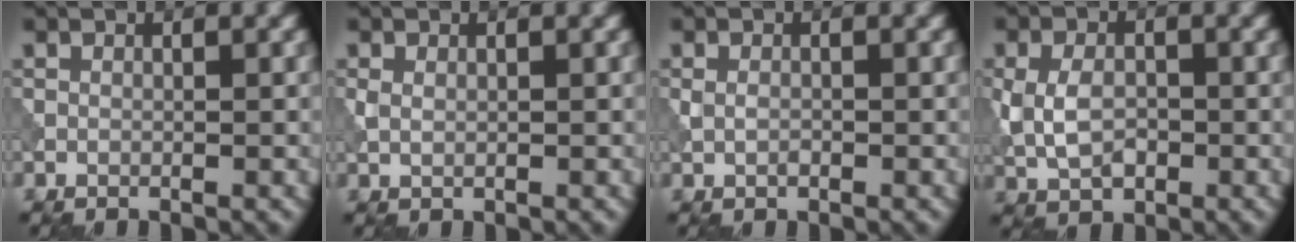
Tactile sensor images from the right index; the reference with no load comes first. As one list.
[{"total": 1.1, "force": [0.3, 0.7, 0.8], "torque": [-0.022, -0.001, 0.008]}, {"total": 1.2, "force": [-0.1, 0.7, 0.9], "torque": [-0.021, 0.000, -0.003]}, {"total": 4.4, "force": [-0.4, 3.0, 3.2], "torque": [-0.075, -0.006, -0.007]}]